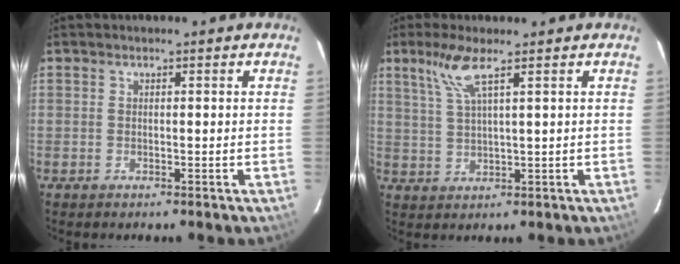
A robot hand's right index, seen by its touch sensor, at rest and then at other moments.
{"total": 5.5, "force": [3.2, 0.1, 4.4], "torque": [-0.093, 0.002, 0.070]}